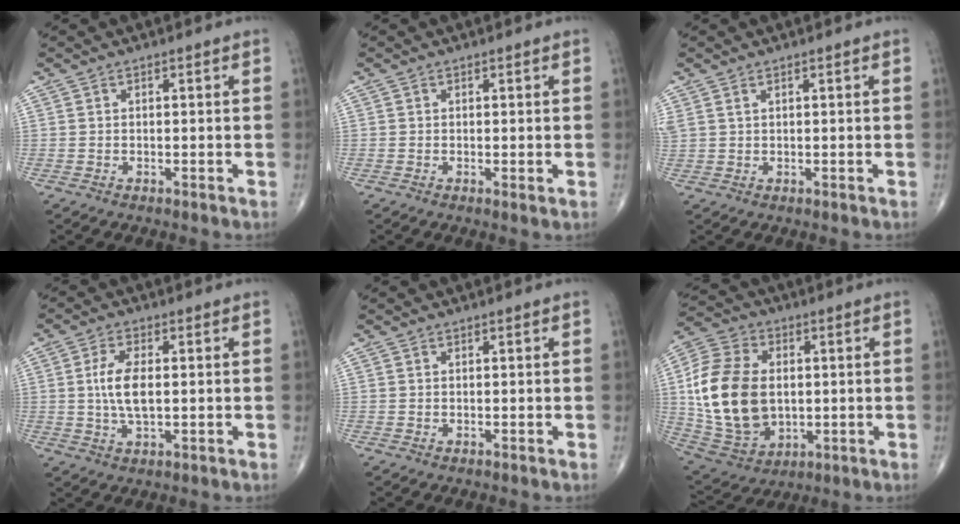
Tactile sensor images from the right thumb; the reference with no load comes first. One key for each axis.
{"total": 0.7, "fx": 0.0, "fy": 0.2, "fz": 0.7, "tx": -0.012, "ty": -0.004, "tz": -0.003}
{"total": 1.5, "fx": 0.9, "fy": 0.6, "fz": 0.9, "tx": -0.027, "ty": 0.012, "tz": 0.028}
{"total": 6.9, "fx": 0.4, "fy": 3.1, "fz": 6.2, "tx": -0.126, "ty": -0.002, "tz": 0.005}
{"total": 0.0}
{"total": 20.1, "fx": 0.9, "fy": 13.8, "fz": 14.6, "tx": -0.279, "ty": -0.002, "tz": 0.029}